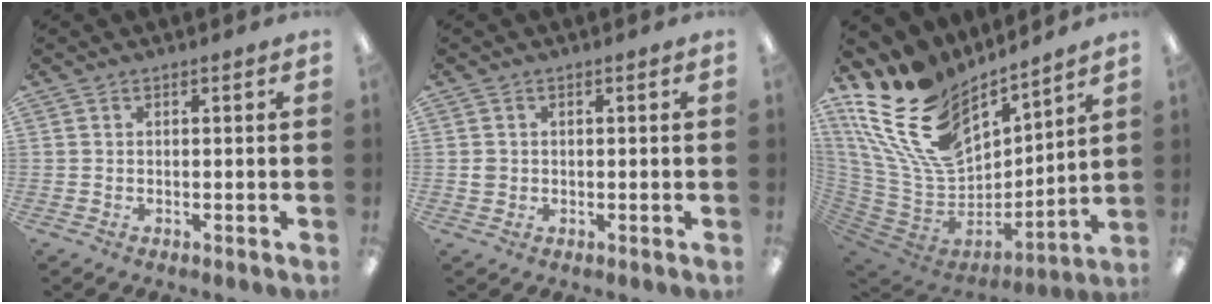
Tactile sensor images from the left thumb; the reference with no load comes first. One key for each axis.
{"total": 1.7, "fx": 0.1, "fy": 1.6, "fz": 0.6, "tx": -0.012, "ty": 0.004, "tz": 0.001}
{"total": 22.0, "fx": 12.9, "fy": 12.4, "fz": 12.8, "tx": -0.280, "ty": -0.083, "tz": 0.243}